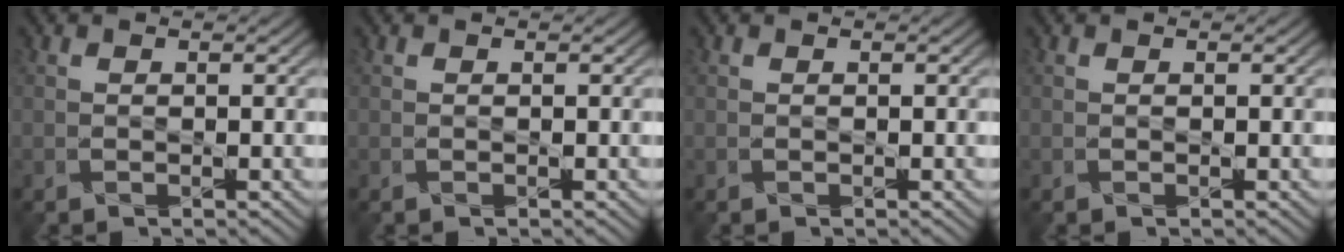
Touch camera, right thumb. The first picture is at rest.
{"total": 0.0}
{"total": 0.0}
{"total": 0.0}